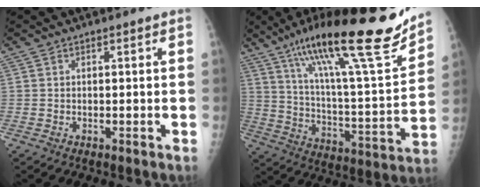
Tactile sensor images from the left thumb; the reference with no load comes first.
{"total": 27.2, "force": [18.7, 4.4, 19.2], "torque": [-0.292, -0.055, 0.306]}